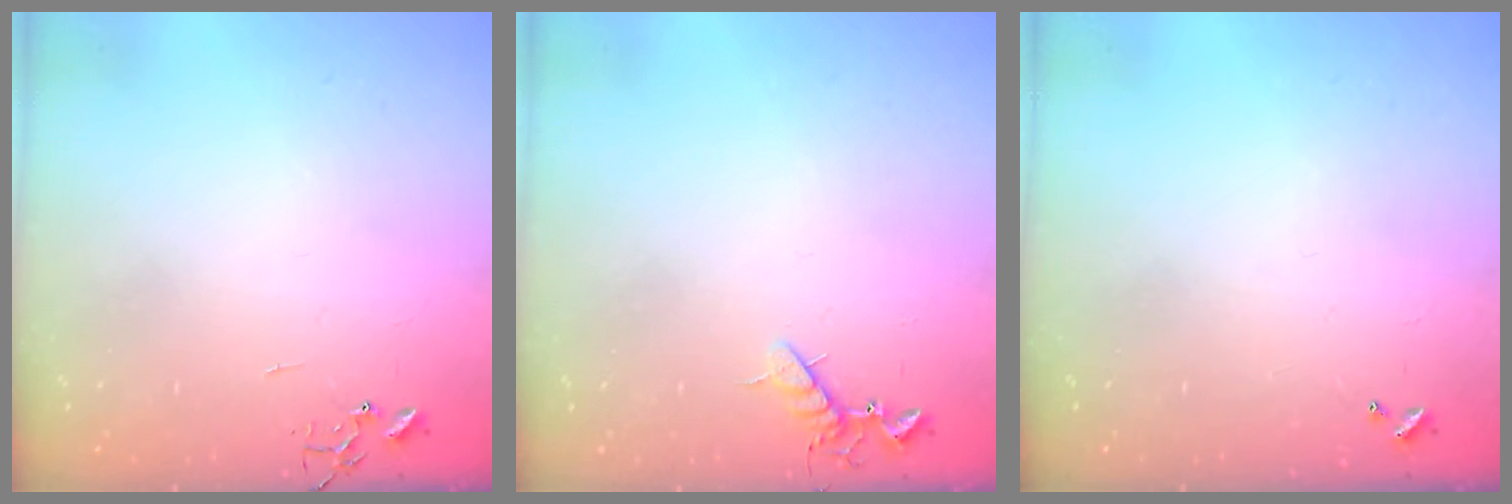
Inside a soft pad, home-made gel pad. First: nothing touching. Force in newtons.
{"total": 7.0, "press": 6.9, "slide": 1.1}
{"total": 0.0}